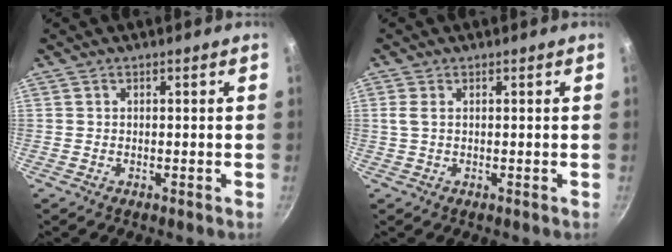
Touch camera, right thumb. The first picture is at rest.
{"total": 1.7, "force": [0.4, 0.7, 1.5], "torque": [-0.037, 0.002, 0.010]}